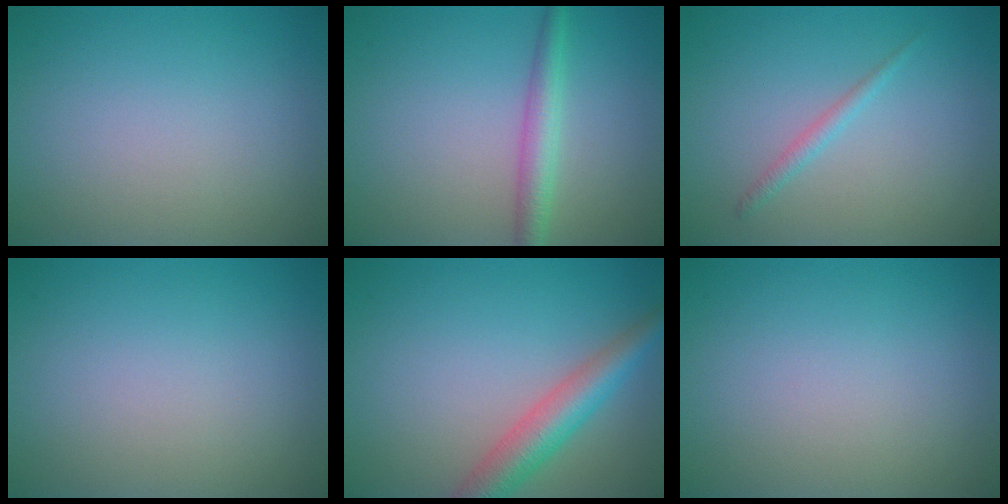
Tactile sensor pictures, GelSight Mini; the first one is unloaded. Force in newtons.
{"total": 2.7, "press": 2.7, "slide": 0.1}
{"total": 1.1, "press": 1.1, "slide": 0.1}
{"total": 0.0}
{"total": 4.6, "press": 4.6, "slide": 0.1}
{"total": 0.0}